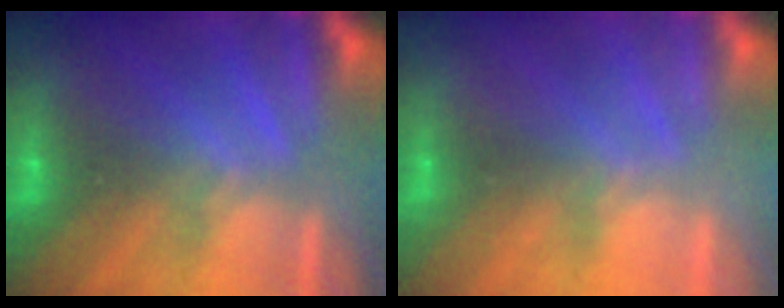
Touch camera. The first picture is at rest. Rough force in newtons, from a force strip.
{"total": 1.9}